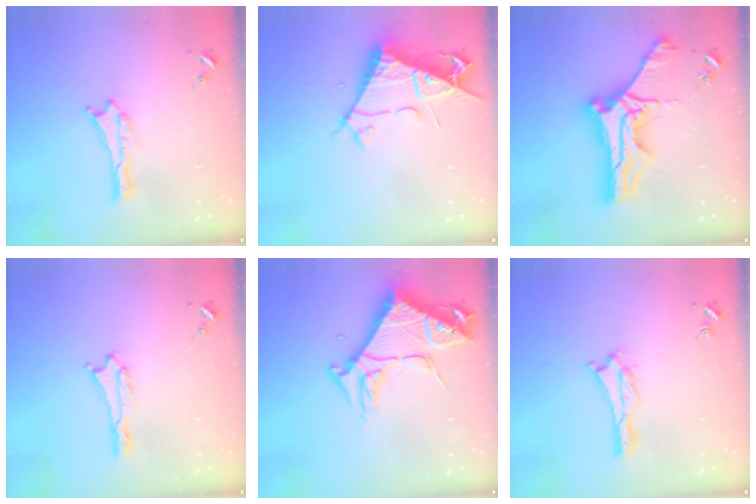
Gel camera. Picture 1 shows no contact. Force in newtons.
{"total": 7.7, "press": 7.7, "slide": 0.8}
{"total": 11.2, "press": 11.2, "slide": 0.8}
{"total": 0.0}
{"total": 8.8, "press": 8.7, "slide": 1.1}
{"total": 0.0}